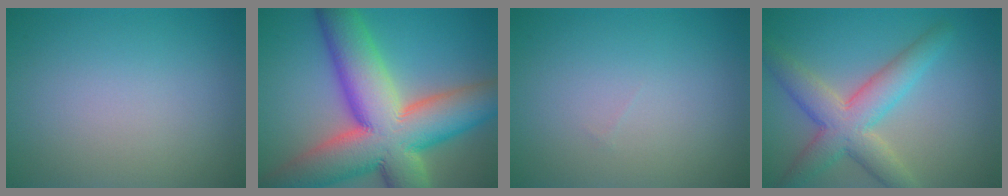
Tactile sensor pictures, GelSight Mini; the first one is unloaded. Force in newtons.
{"total": 16.3, "press": 16.2, "slide": 1.2}
{"total": 0.0}
{"total": 6.0, "press": 6.0, "slide": 0.2}